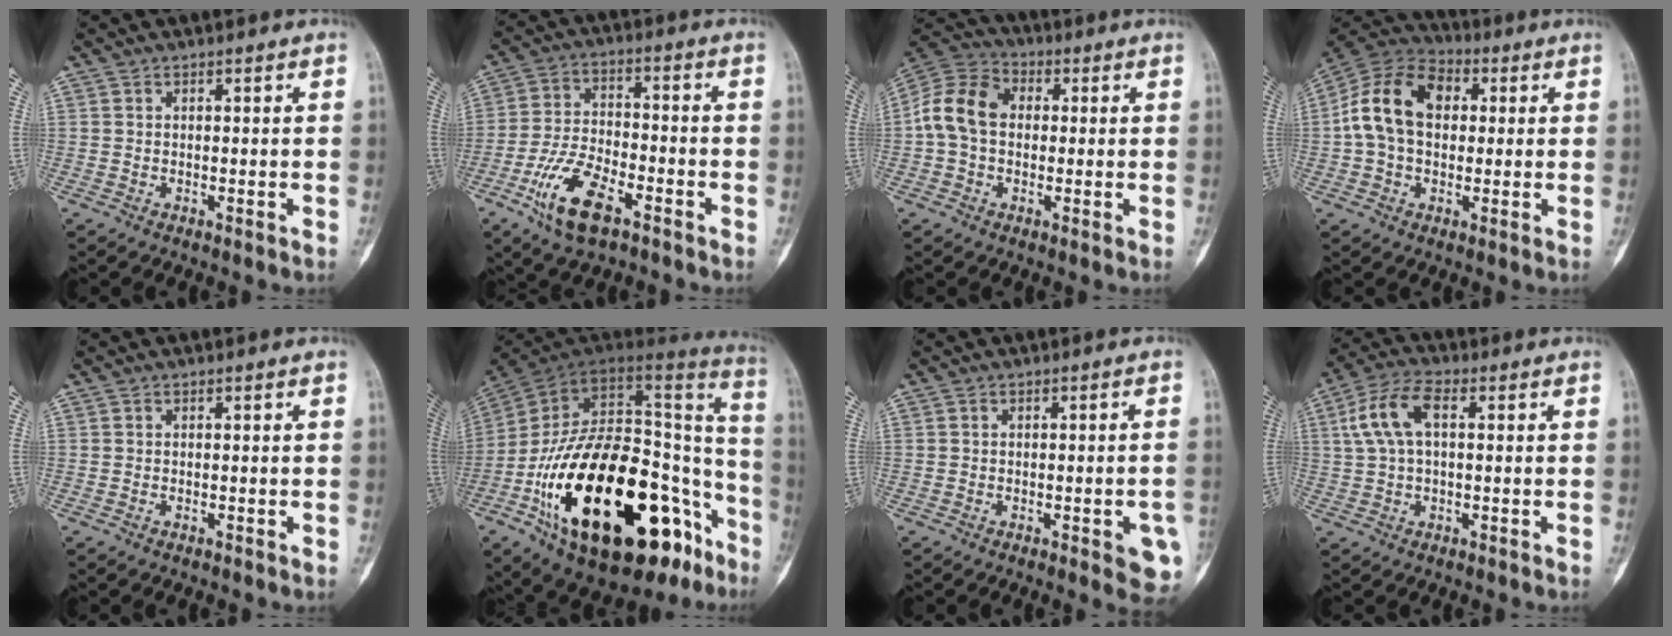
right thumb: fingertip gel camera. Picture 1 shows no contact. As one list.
[{"total": 12.4, "force": [-6.5, 5.5, 8.9], "torque": [-0.175, 0.023, -0.121]}, {"total": 11.2, "force": [0.4, 8.4, 7.4], "torque": [-0.137, 0.033, -0.004]}, {"total": 14.3, "force": [1.6, 10.1, 10.1], "torque": [-0.173, 0.032, 0.017]}, {"total": 0.0}, {"total": 42.1, "force": [-16.9, 20.2, 32.8], "torque": [-0.470, 0.067, -0.261]}, {"total": 6.8, "force": [-2.4, 2.0, 6.0], "torque": [-0.058, 0.003, -0.024]}, {"total": 8.8, "force": [1.7, 4.4, 7.4], "torque": [-0.157, 0.027, 0.030]}]